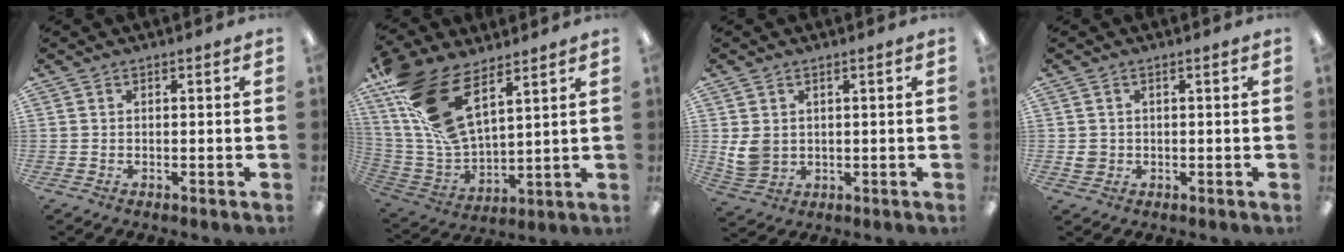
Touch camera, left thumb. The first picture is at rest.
{"total": 19.3, "force": [10.9, 9.1, 13.1], "torque": [-0.296, -0.045, 0.199]}
{"total": 5.4, "force": [1.3, 4.4, 2.9], "torque": [-0.070, -0.002, 0.025]}
{"total": 2.3, "force": [0.1, 2.1, 1.0], "torque": [-0.021, 0.005, 0.002]}